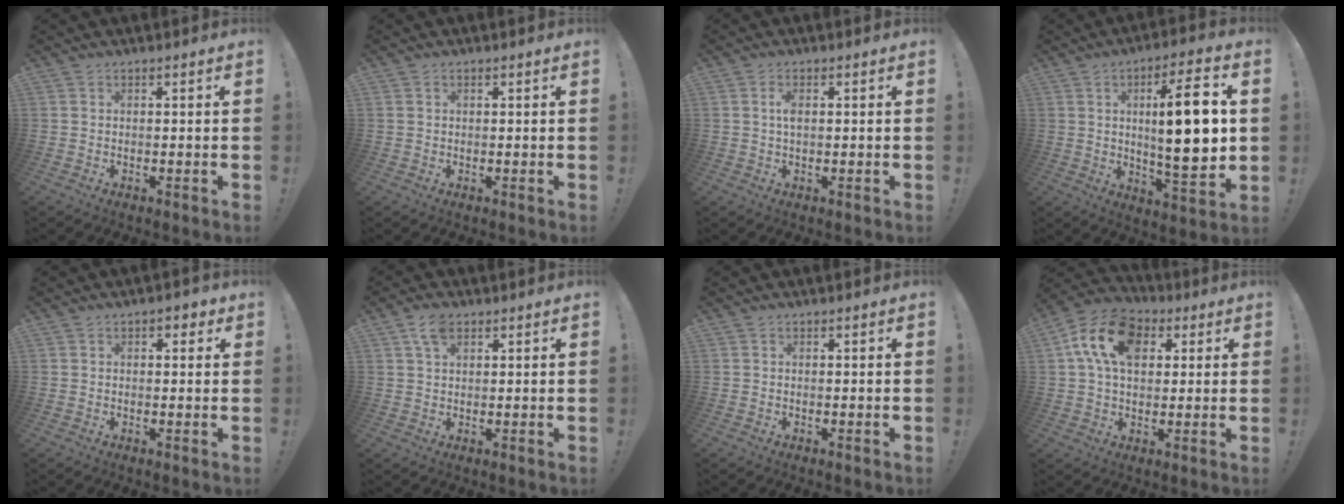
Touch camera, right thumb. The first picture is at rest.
{"total": 0.5, "force": [0.3, 0.4, 0.2], "torque": [-0.004, 0.004, 0.005]}
{"total": 2.5, "force": [0.4, 1.1, 2.2], "torque": [-0.031, 0.000, 0.002]}
{"total": 18.2, "force": [2.4, 4.6, 17.5], "torque": [-0.265, -0.007, 0.025]}
{"total": 2.4, "force": [0.7, 1.7, 1.7], "torque": [-0.011, 0.000, 0.006]}
{"total": 4.9, "force": [2.5, 2.7, 3.3], "torque": [-0.056, -0.002, 0.046]}
{"total": 0.0}
{"total": 15.5, "force": [5.0, 10.4, 10.4], "torque": [-0.180, 0.004, 0.093]}